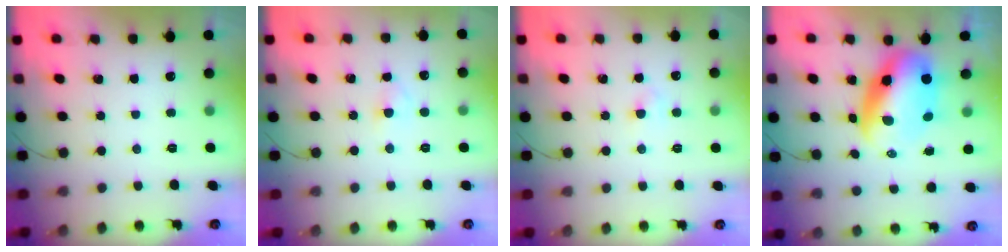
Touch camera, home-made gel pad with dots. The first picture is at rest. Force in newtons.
{"total": 2.5, "press": 2.3, "slide": 1.0}
{"total": 2.8, "press": 2.6, "slide": 0.9}
{"total": 9.8, "press": 9.5, "slide": 2.5}